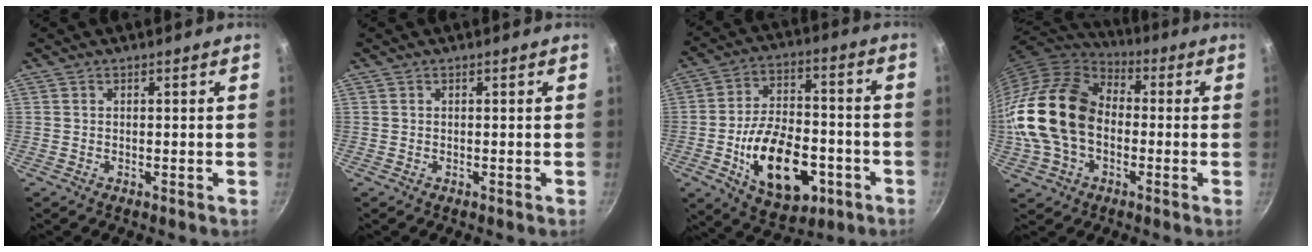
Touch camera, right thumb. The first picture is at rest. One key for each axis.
{"total": 0.0}
{"total": 18.9, "fx": -5.6, "fy": 10.7, "fz": 14.5, "tx": -0.222, "ty": 0.025, "tz": -0.081}
{"total": 20.1, "fx": -1.7, "fy": 14.2, "fz": 14.1, "tx": -0.255, "ty": 0.039, "tz": -0.041}